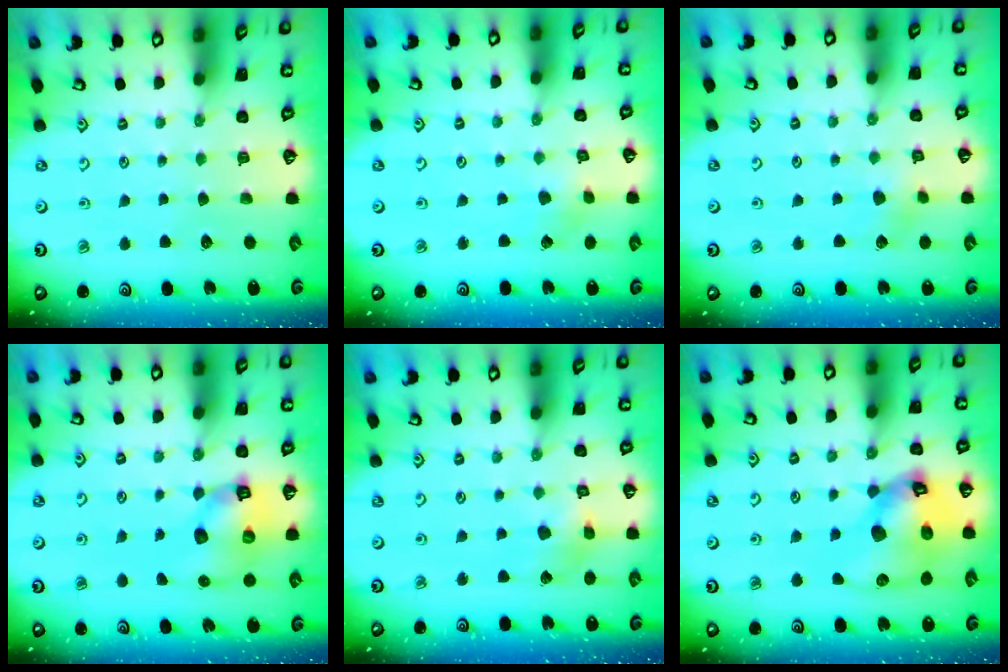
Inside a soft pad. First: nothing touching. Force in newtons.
{"total": 1.8, "press": 1.8, "slide": 0.3}
{"total": 2.9, "press": 2.9, "slide": 0.3}
{"total": 9.8, "press": 9.7, "slide": 1.6}
{"total": 6.3, "press": 6.2, "slide": 0.6}
{"total": 18.1, "press": 17.9, "slide": 2.5}